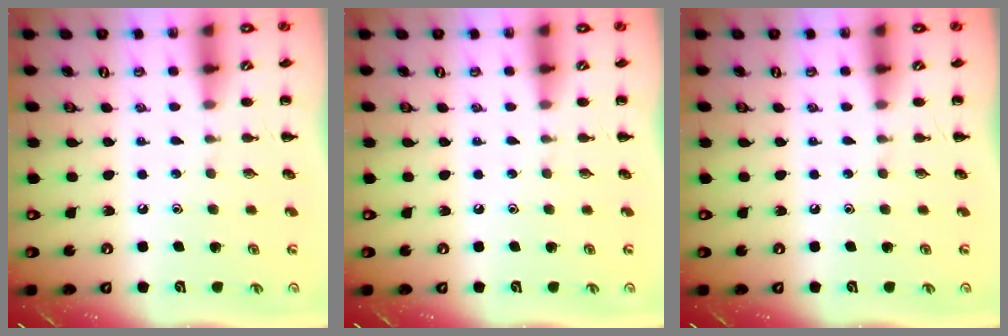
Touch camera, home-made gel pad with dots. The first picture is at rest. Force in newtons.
{"total": 0.0}
{"total": 0.0}